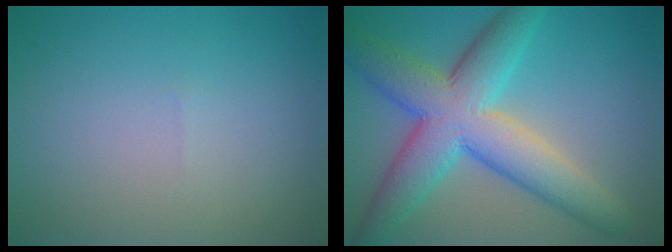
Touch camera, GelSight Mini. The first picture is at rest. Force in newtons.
{"total": 9.2, "press": 9.2, "slide": 0.1}